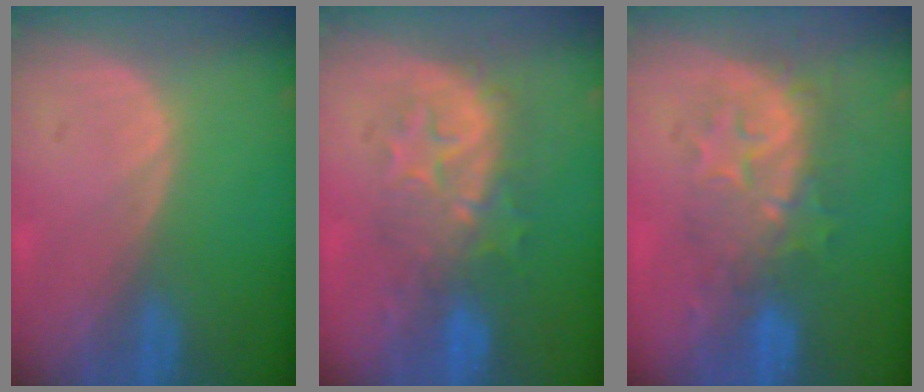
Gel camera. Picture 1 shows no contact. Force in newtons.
{"total": 8.2, "press": 8.2, "slide": 0.9}
{"total": 8.3, "press": 7.9, "slide": 2.5}